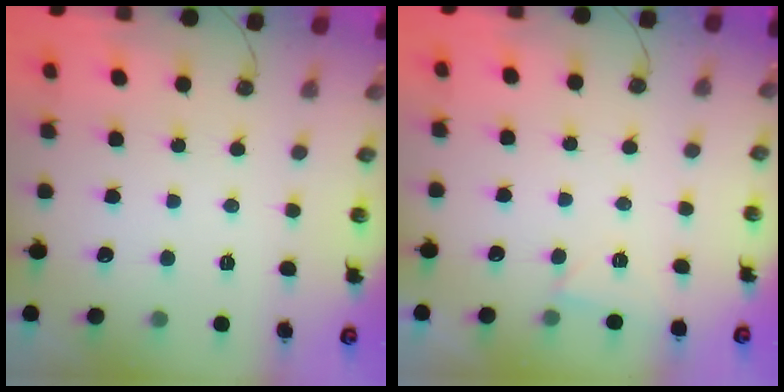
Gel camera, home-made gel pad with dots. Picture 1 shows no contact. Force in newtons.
{"total": 2.1, "press": 1.9, "slide": 0.9}